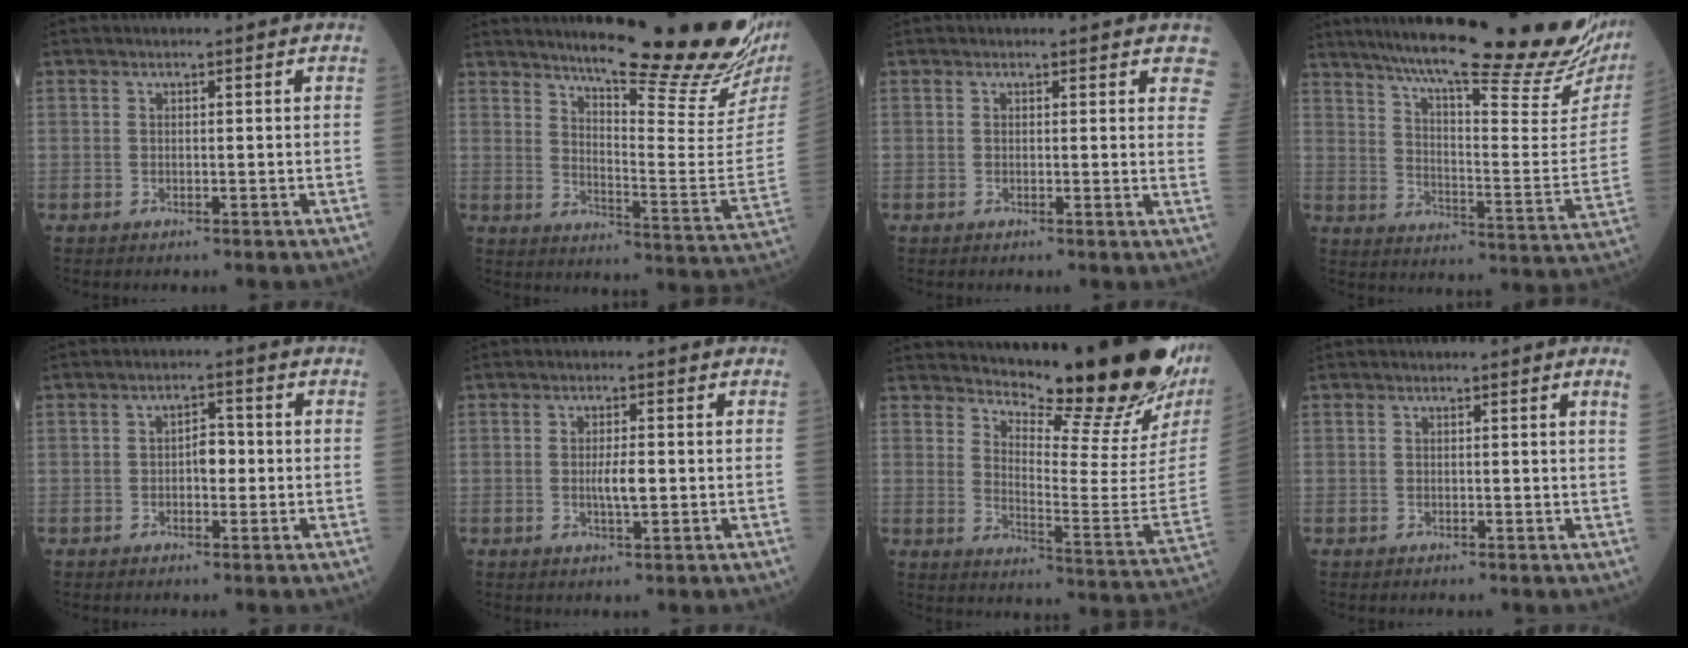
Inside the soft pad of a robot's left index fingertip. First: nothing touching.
{"total": 23.9, "force": [19.9, 0.7, 13.3], "torque": [-0.198, -0.094, 0.256]}
{"total": 6.2, "force": [5.5, 2.0, 2.1], "torque": [-0.003, -0.020, 0.040]}
{"total": 31.5, "force": [25.7, 2.8, 17.9], "torque": [-0.258, -0.062, 0.338]}
{"total": 2.8, "force": [-0.4, 1.5, 2.4], "torque": [-0.034, 0.006, -0.009]}
{"total": 2.8, "force": [-0.3, 0.5, 2.7], "torque": [-0.053, -0.005, -0.002]}
{"total": 22.7, "force": [20.0, 1.3, 10.8], "torque": [-0.169, -0.115, 0.261]}
{"total": 1.1, "force": [0.9, -0.4, 0.5], "torque": [-0.020, -0.013, 0.005]}